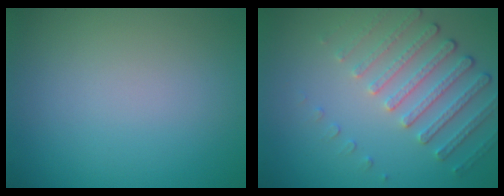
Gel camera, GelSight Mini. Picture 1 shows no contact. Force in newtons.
{"total": 4.5, "press": 3.4, "slide": 3.0}